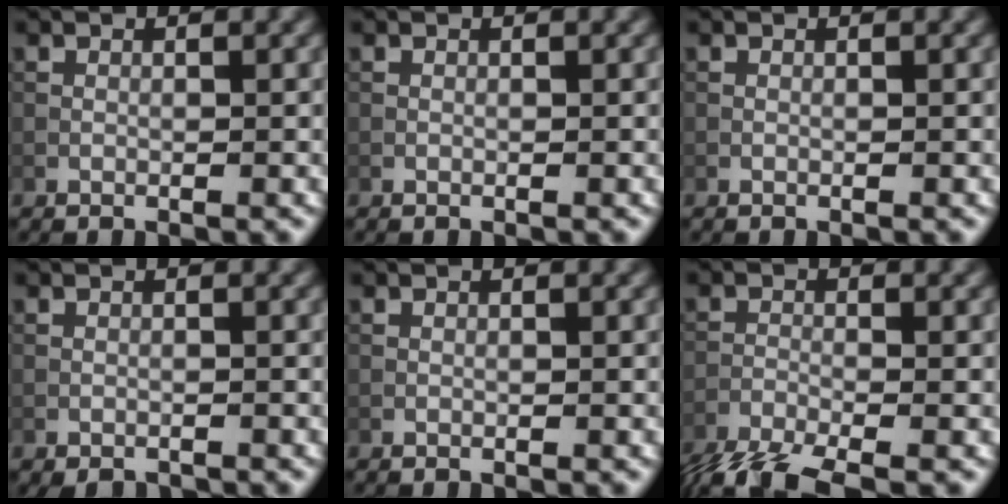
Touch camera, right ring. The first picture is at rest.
{"total": 0.0}
{"total": 0.0}
{"total": 1.7, "force": [-1.5, 0.5, 0.6], "torque": [-0.009, -0.003, -0.022]}
{"total": 0.0}
{"total": 6.2, "force": [-5.1, 1.2, 3.4], "torque": [-0.068, -0.026, -0.102]}